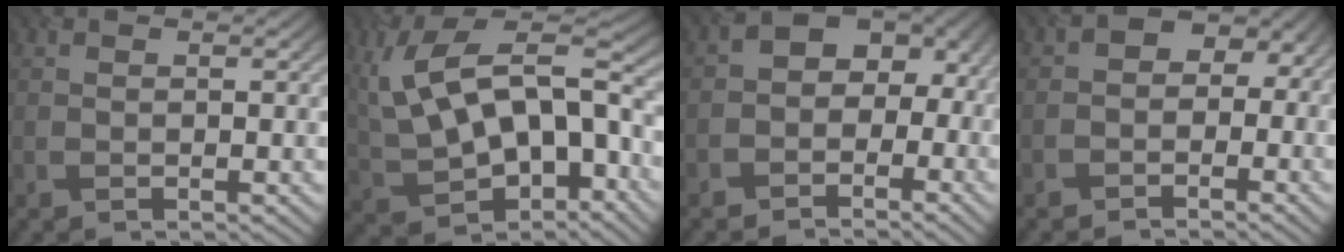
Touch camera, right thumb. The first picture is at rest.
{"total": 15.2, "force": [1.4, 8.1, 12.7], "torque": [-0.256, 0.003, 0.024]}
{"total": 7.0, "force": [-1.5, 5.0, 4.6], "torque": [-0.055, 0.005, -0.039]}
{"total": 3.5, "force": [-1.0, 2.7, 2.1], "torque": [-0.015, 0.003, -0.025]}